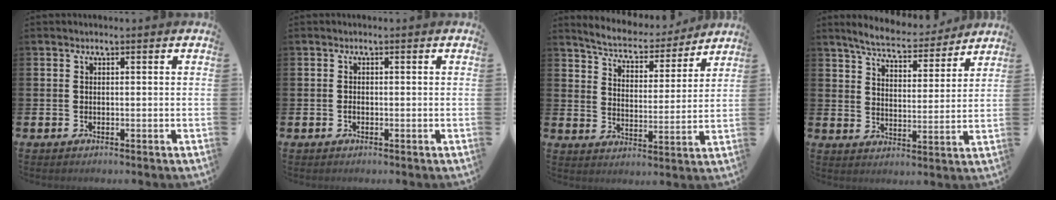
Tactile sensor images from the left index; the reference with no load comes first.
{"total": 0.6, "force": [-0.3, 0.4, 0.2], "torque": [0.003, -0.002, -0.010]}
{"total": 5.9, "force": [5.7, 1.3, 0.7], "torque": [-0.044, -0.049, 0.095]}
{"total": 6.3, "force": [6.0, 1.0, 1.5], "torque": [-0.045, -0.040, 0.102]}